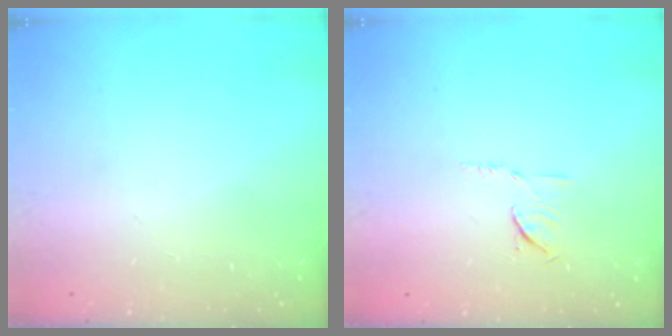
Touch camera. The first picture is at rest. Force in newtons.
{"total": 5.5, "press": 5.4, "slide": 1.2}